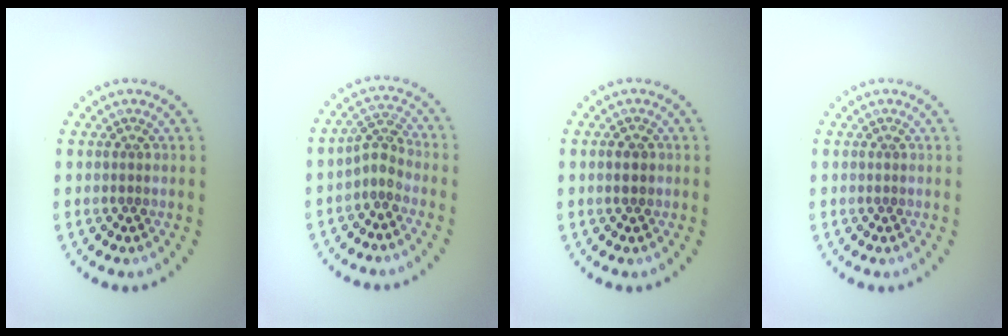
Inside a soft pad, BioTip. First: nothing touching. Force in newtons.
{"total": 2.4, "press": 1.8, "slide": 1.6}
{"total": 1.2, "press": 1.2, "slide": 0.2}
{"total": 0.0}